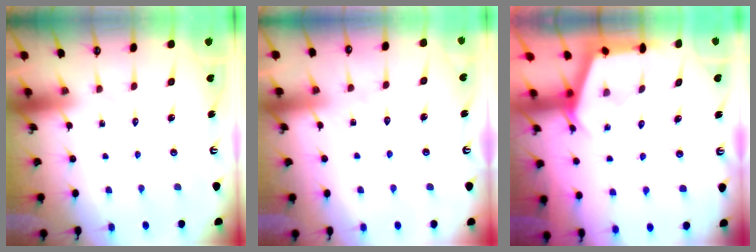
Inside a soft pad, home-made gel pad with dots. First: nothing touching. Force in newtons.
{"total": 3.8, "press": 3.8, "slide": 0.5}
{"total": 2.6, "press": 2.6, "slide": 0.3}